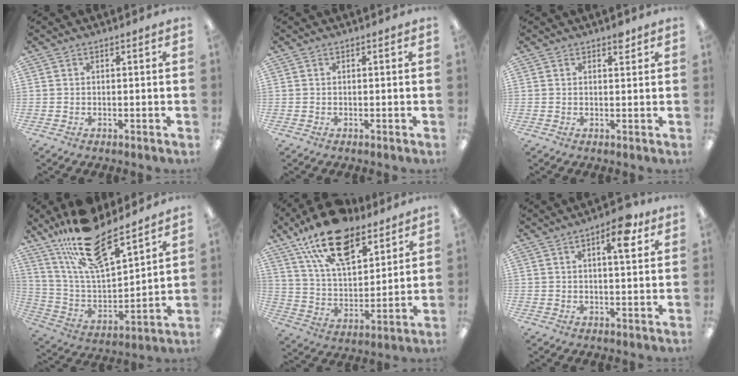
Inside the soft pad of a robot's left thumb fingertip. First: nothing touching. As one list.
[{"total": 0.0}, {"total": 2.5, "force": [1.9, 1.1, 1.2], "torque": [-0.002, -0.008, 0.028]}, {"total": 20.6, "force": [16.1, 6.6, 11.1], "torque": [-0.206, -0.095, 0.281]}, {"total": 19.3, "force": [13.1, 9.1, 10.8], "torque": [-0.194, -0.060, 0.234]}, {"total": 7.8, "force": [4.1, 2.6, 6.1], "torque": [-0.080, -0.013, 0.060]}]